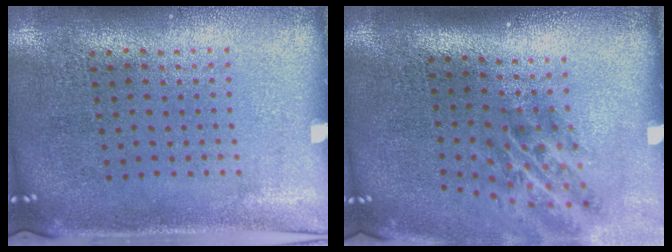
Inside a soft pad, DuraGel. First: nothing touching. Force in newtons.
{"total": 2.1, "press": 1.3, "slide": 1.7}